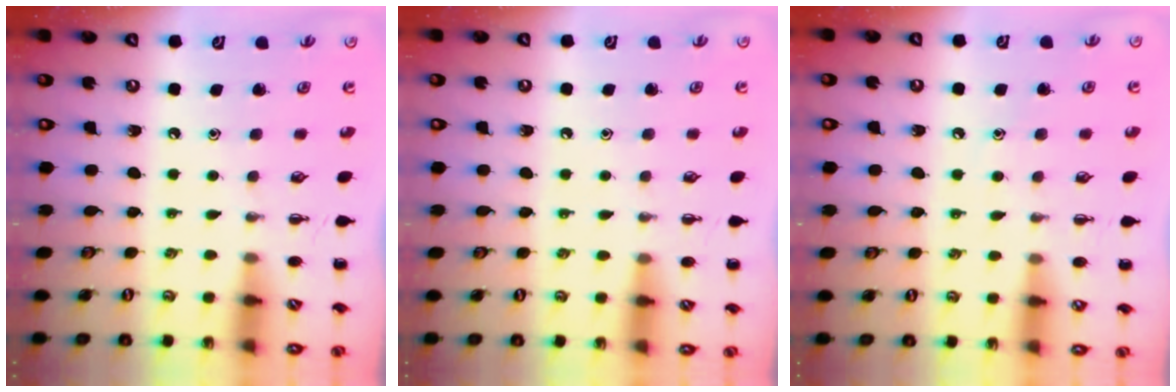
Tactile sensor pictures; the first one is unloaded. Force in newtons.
{"total": 4.8, "press": 4.6, "slide": 1.6}
{"total": 5.6, "press": 5.4, "slide": 1.6}